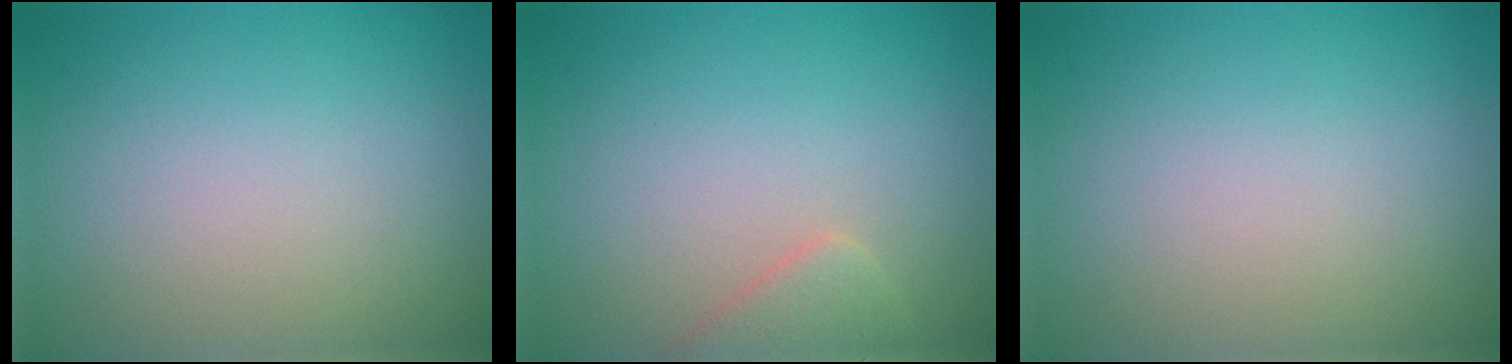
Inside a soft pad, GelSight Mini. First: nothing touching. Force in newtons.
{"total": 2.1, "press": 2.1, "slide": 0.1}
{"total": 0.0}